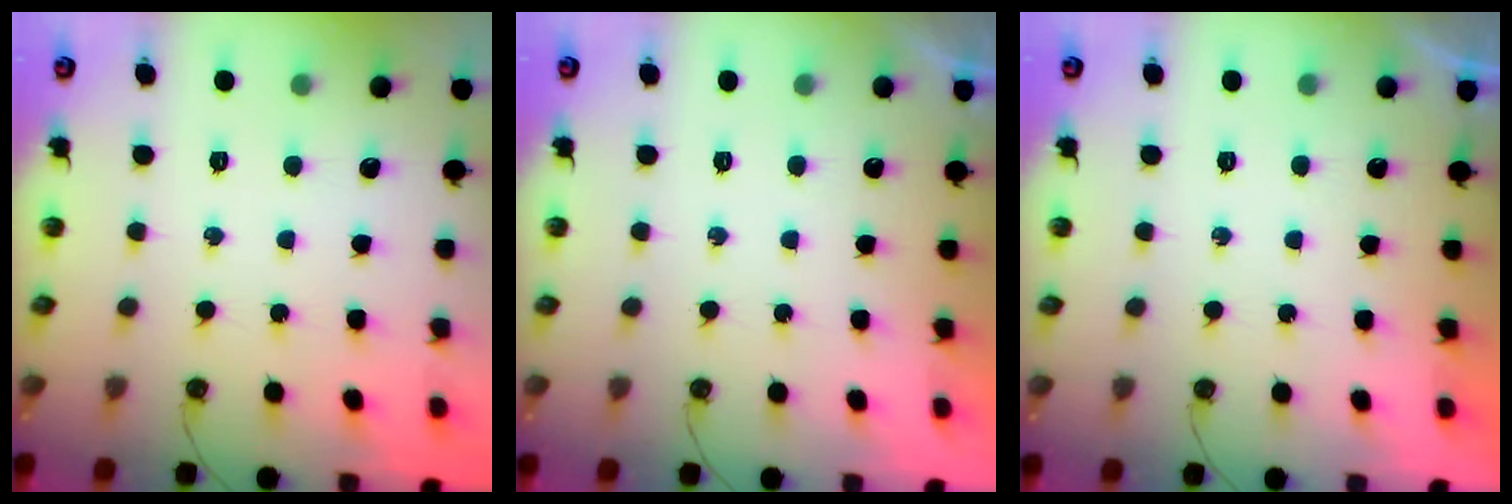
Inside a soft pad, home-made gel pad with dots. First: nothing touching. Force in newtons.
{"total": 0.0}
{"total": 0.0}